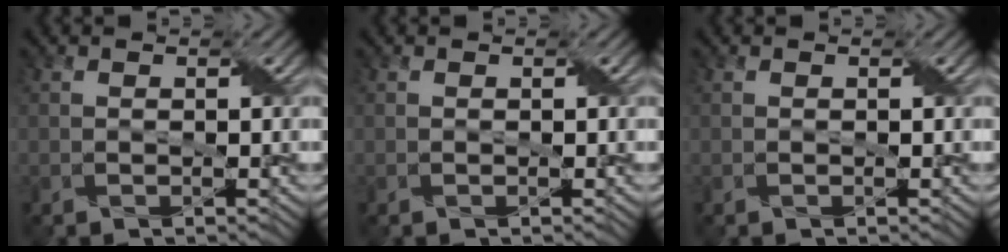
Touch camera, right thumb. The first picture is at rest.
{"total": 0.0}
{"total": 0.0}